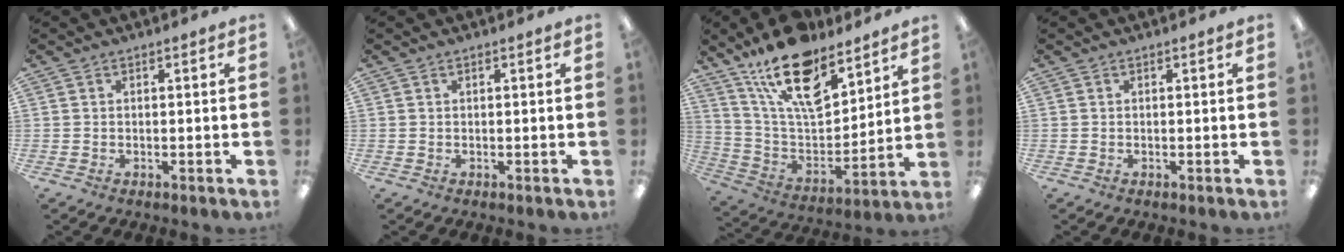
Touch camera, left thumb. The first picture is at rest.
{"total": 0.0}
{"total": 20.0, "force": [14.0, 8.6, 11.5], "torque": [-0.202, -0.081, 0.246]}
{"total": 0.0}